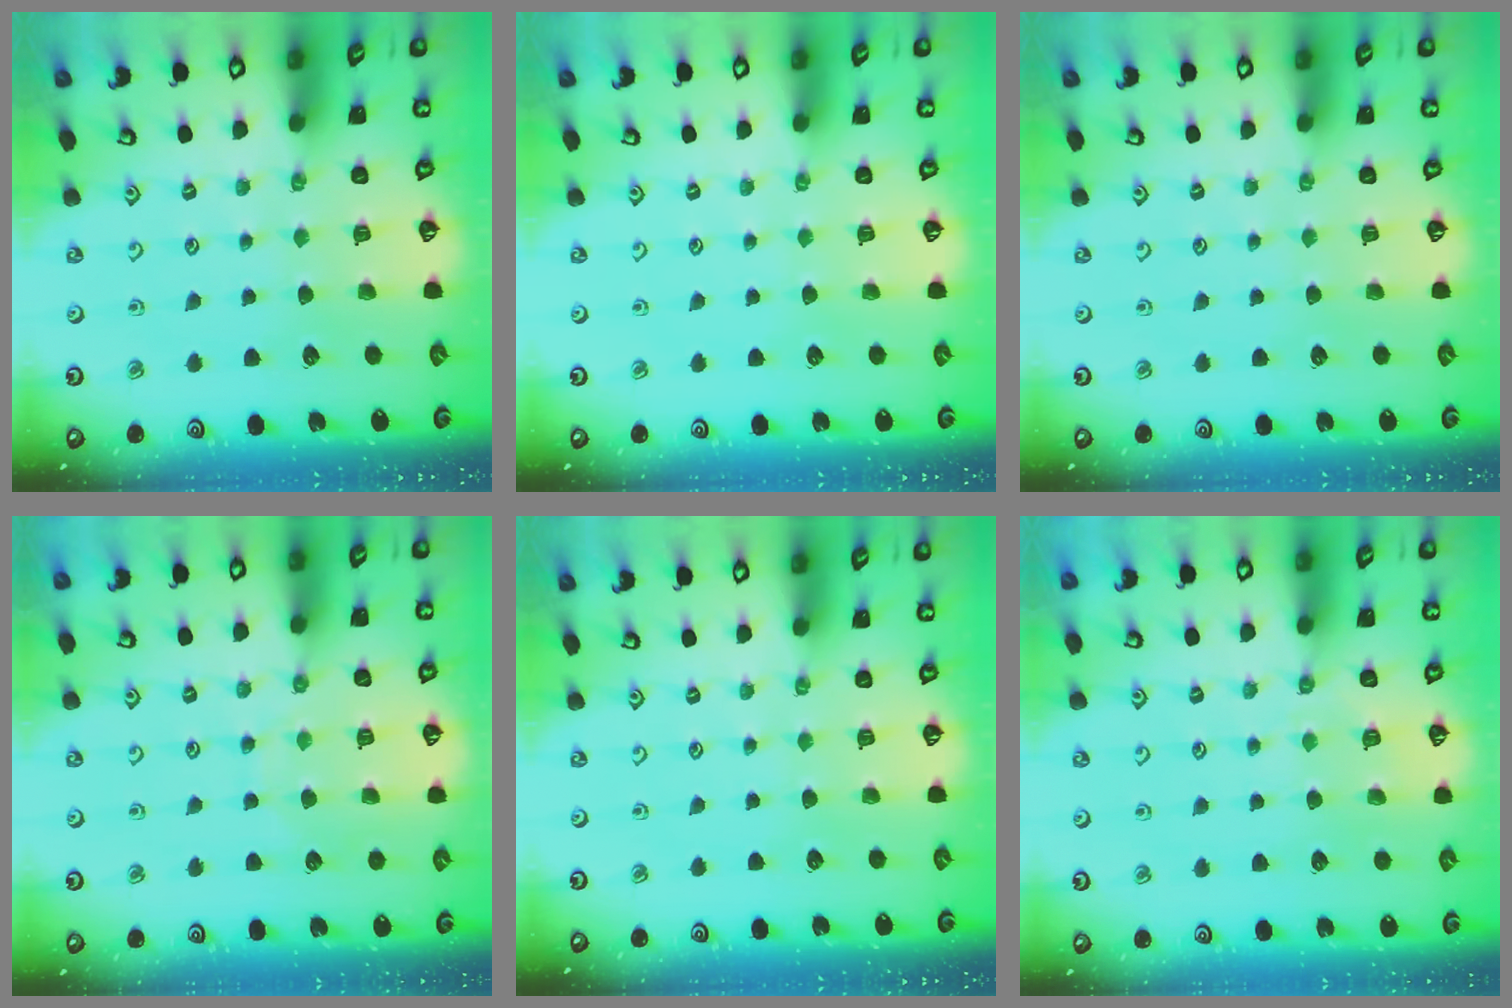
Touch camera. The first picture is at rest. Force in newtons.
{"total": 0.0}
{"total": 0.0}
{"total": 6.4, "press": 6.3, "slide": 0.6}
{"total": 0.0}
{"total": 2.9, "press": 2.8, "slide": 0.6}